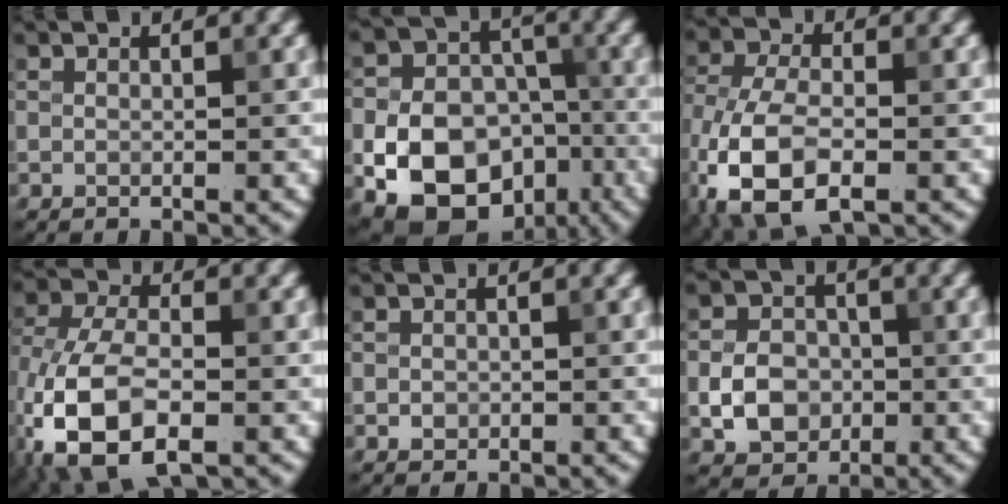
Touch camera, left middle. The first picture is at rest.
{"total": 12.6, "force": [-4.8, 9.6, 6.6], "torque": [-0.107, -0.027, -0.107]}
{"total": 9.8, "force": [-3.7, 5.4, 7.3], "torque": [-0.172, -0.014, -0.074]}
{"total": 11.5, "force": [-4.2, 6.5, 8.5], "torque": [-0.186, -0.014, -0.075]}
{"total": 0.9, "force": [-0.1, 0.8, 0.4], "torque": [-0.003, -0.004, -0.004]}
{"total": 4.7, "force": [-1.0, 3.8, 2.5], "torque": [-0.041, 0.001, -0.022]}